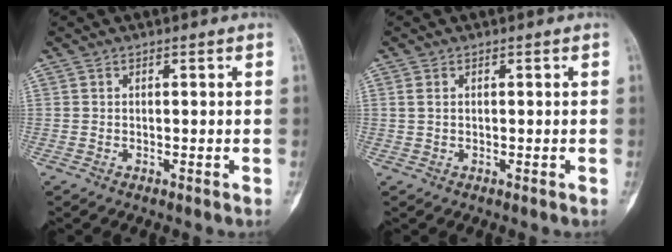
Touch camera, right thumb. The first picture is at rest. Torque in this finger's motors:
{"motor_torque": [0.02, -0.27, 0.31, 0.00, 0.03]}